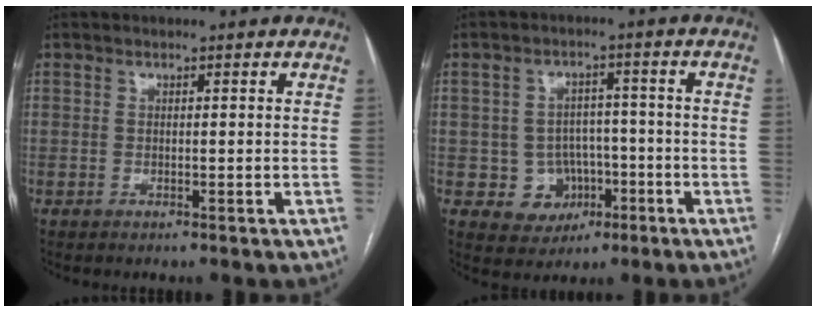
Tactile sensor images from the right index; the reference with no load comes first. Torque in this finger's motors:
{"motor_torque": [0.04, 0.08, -0.36, -0.17]}